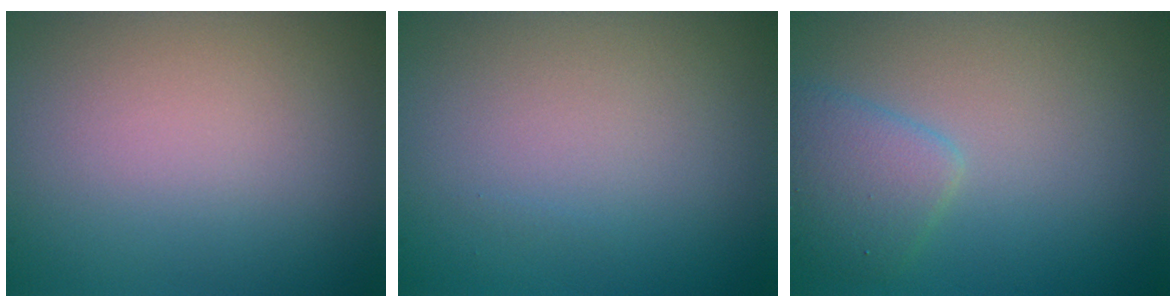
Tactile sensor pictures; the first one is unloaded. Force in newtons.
{"total": 0.0}
{"total": 2.7, "press": 2.7, "slide": 0.1}